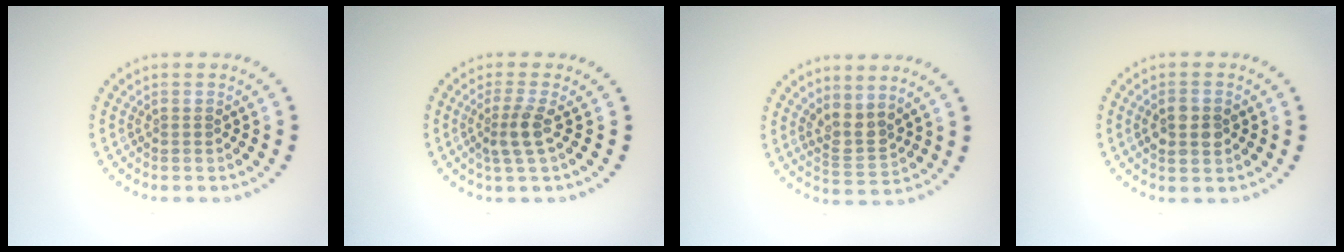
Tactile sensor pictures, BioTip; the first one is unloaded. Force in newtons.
{"total": 2.3, "press": 1.7, "slide": 1.6}
{"total": 2.4, "press": 2.0, "slide": 1.4}
{"total": 2.8, "press": 2.8, "slide": 0.2}